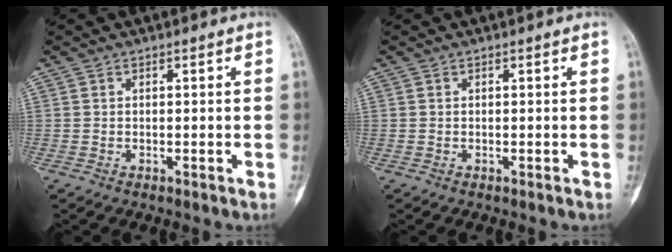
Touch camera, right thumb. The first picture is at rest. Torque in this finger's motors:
{"motor_torque": [0.00, -0.01, 0.01, 0.00, 0.00]}